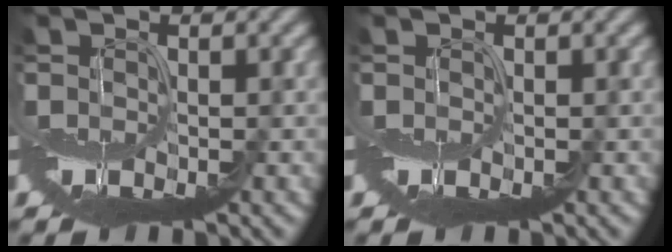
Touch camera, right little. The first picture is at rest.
{"total": 0.0}